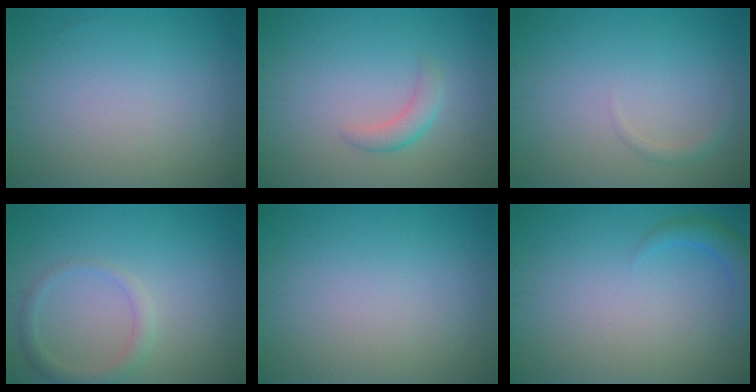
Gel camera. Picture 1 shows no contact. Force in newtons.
{"total": 1.8, "press": 1.8, "slide": 0.0}
{"total": 0.8, "press": 0.8, "slide": 0.0}
{"total": 1.9, "press": 1.9, "slide": 0.1}
{"total": 0.0}
{"total": 1.8, "press": 1.8, "slide": 0.1}